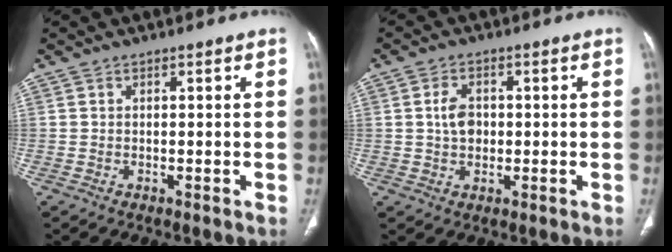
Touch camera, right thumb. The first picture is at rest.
{"total": 4.5, "force": [0.4, 3.2, 3.1], "torque": [-0.046, 0.007, 0.006]}